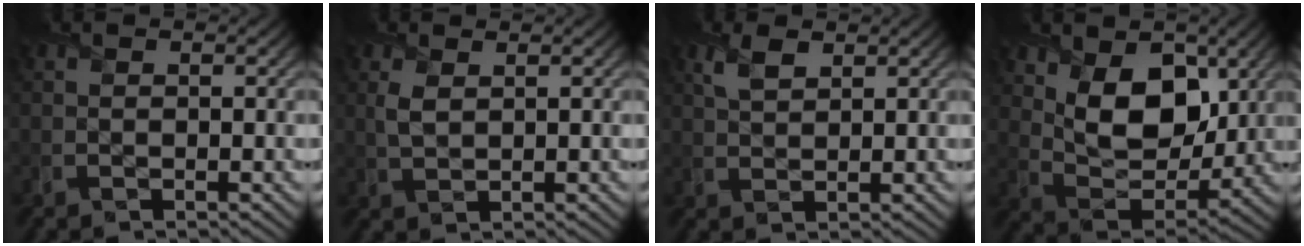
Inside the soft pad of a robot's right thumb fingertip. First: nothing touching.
{"total": 2.4, "force": [1.1, 1.2, 1.8], "torque": [-0.051, 0.000, 0.024]}
{"total": 2.7, "force": [1.7, 1.3, 1.6], "torque": [-0.042, 0.000, 0.036]}
{"total": 10.8, "force": [4.0, 6.9, 7.2], "torque": [-0.144, -0.015, 0.068]}